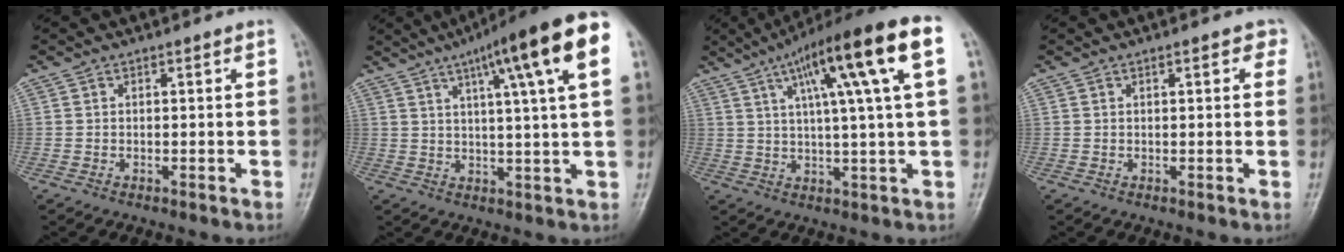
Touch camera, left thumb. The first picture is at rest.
{"total": 16.6, "force": [7.5, 1.4, 14.7], "torque": [-0.212, -0.001, 0.098]}
{"total": 17.6, "force": [6.8, 1.7, 16.2], "torque": [-0.248, 0.014, 0.099]}
{"total": 2.6, "force": [1.1, 1.0, 2.1], "torque": [-0.018, 0.001, 0.009]}